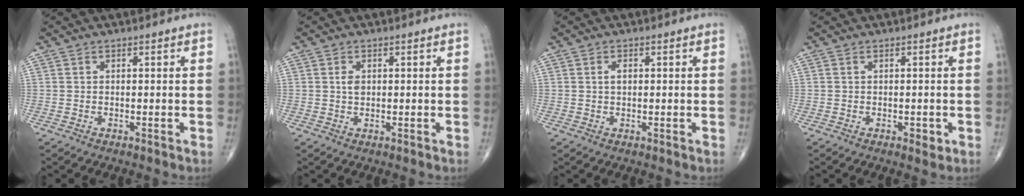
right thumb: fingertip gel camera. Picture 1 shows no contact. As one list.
[{"total": 1.7, "force": [0.3, 1.1, 1.2], "torque": [-0.017, -0.001, 0.005]}, {"total": 1.6, "force": [0.3, 0.9, 1.2], "torque": [-0.020, 0.003, 0.004]}, {"total": 1.8, "force": [-0.5, 0.9, 1.5], "torque": [-0.017, -0.002, -0.005]}]